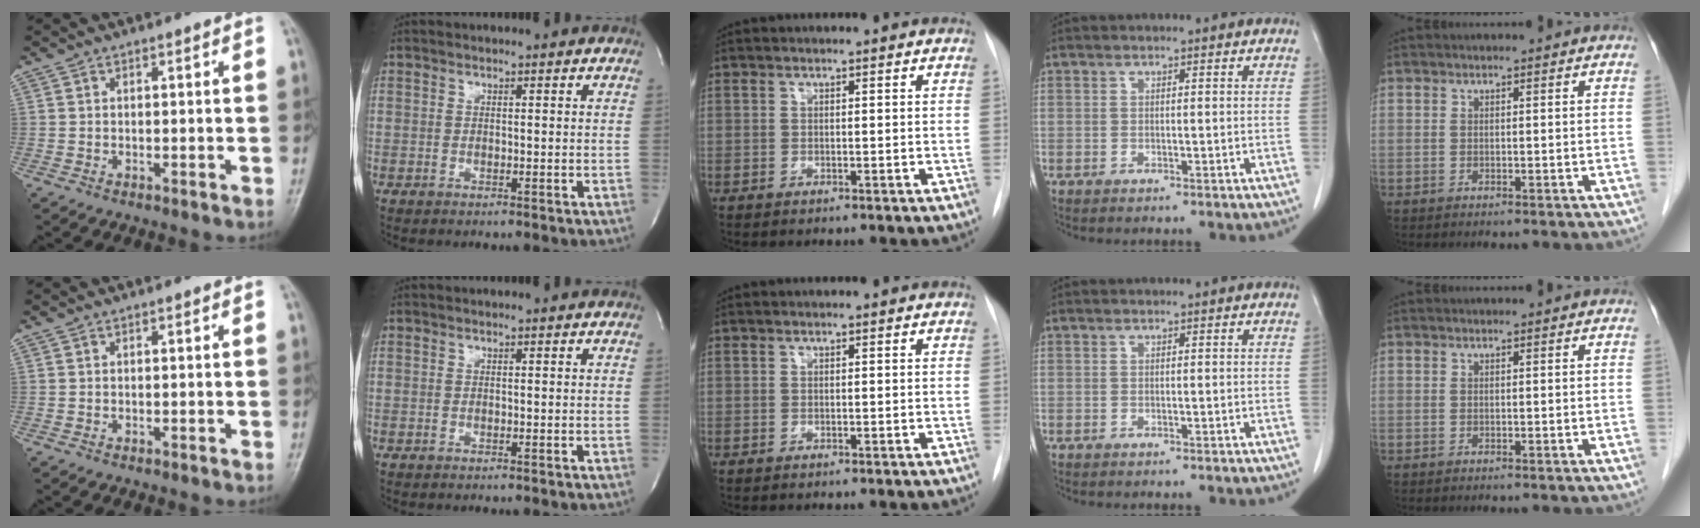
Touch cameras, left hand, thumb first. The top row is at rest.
{}